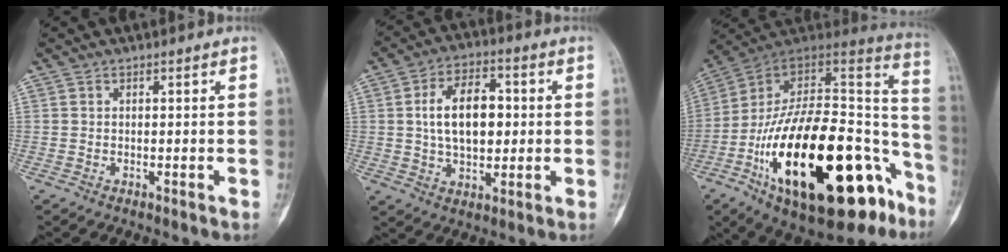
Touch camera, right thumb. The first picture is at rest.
{"total": 12.6, "force": [1.3, 7.5, 10.0], "torque": [-0.150, 0.009, 0.021]}
{"total": 36.3, "force": [-14.8, 16.4, 28.8], "torque": [-0.388, 0.069, -0.227]}